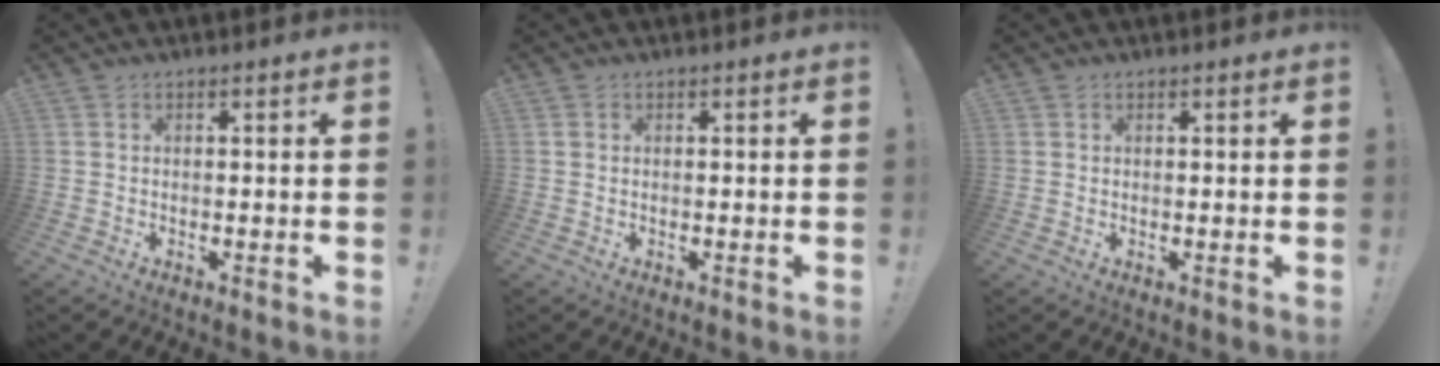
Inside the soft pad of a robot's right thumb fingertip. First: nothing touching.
{"total": 0.5, "force": [0.1, 0.4, -0.3], "torque": [-0.001, 0.004, 0.005]}
{"total": 0.9, "force": [0.6, 0.7, 0.0], "torque": [0.007, -0.005, 0.008]}